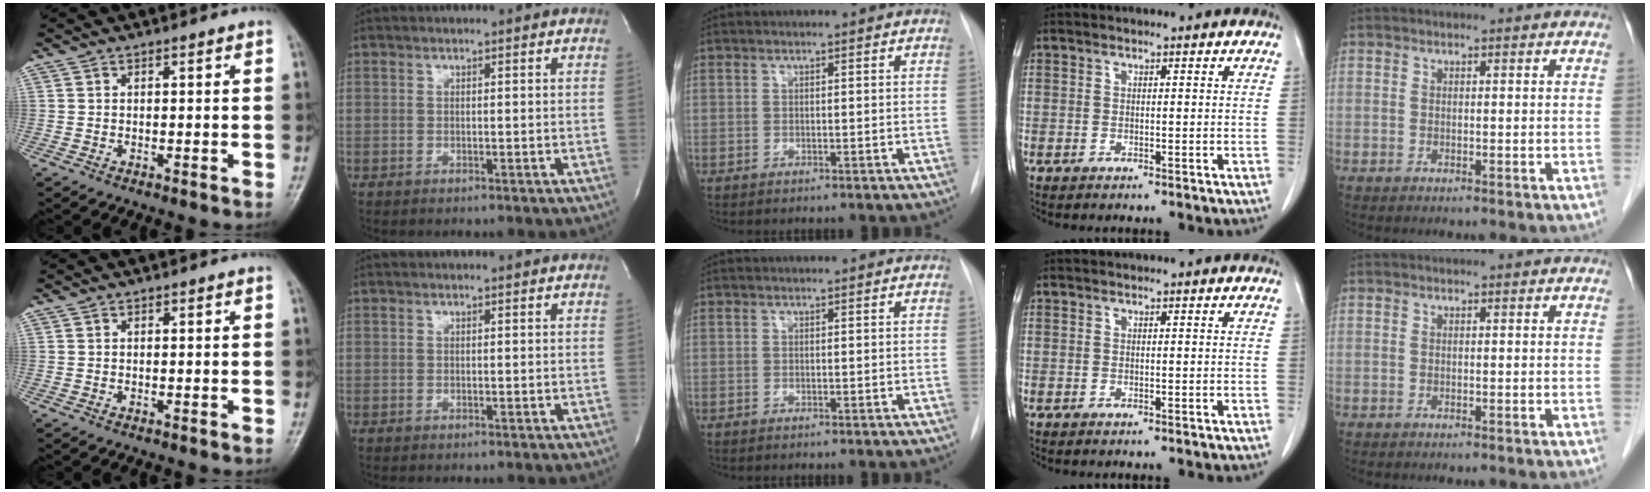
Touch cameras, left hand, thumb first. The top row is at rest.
{}